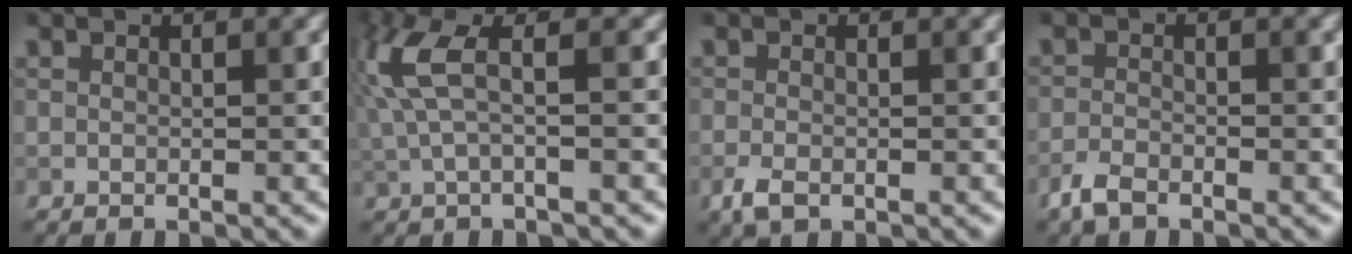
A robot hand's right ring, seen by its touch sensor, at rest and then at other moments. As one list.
[{"total": 4.4, "force": [1.0, 1.1, 4.2], "torque": [-0.104, 0.011, 0.016]}, {"total": 1.9, "force": [-1.0, 0.9, 1.3], "torque": [-0.030, -0.004, -0.022]}, {"total": 2.1, "force": [-1.7, 0.7, 1.0], "torque": [-0.025, -0.002, -0.040]}]